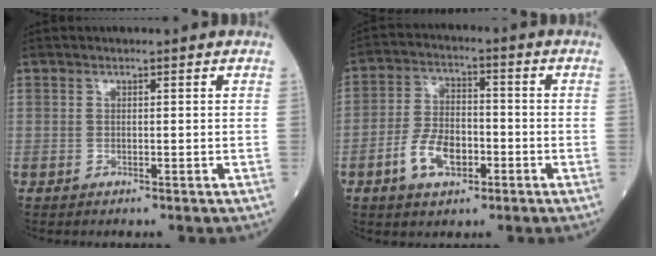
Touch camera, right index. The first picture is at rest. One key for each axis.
{"total": 7.6, "fx": -3.2, "fy": 4.1, "fz": 5.5, "tx": -0.113, "ty": 0.010, "tz": -0.060}